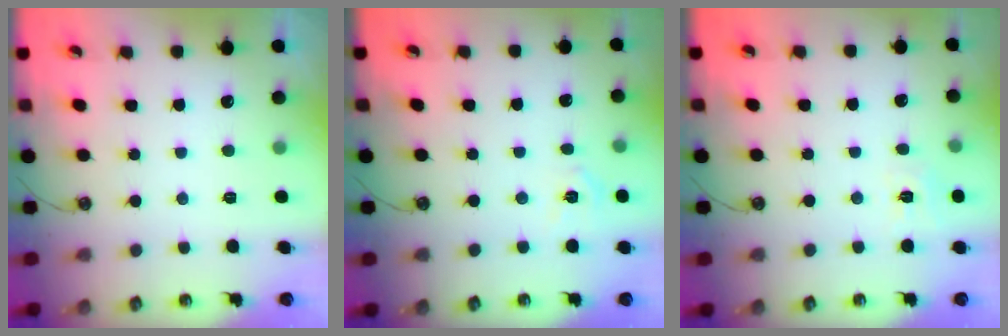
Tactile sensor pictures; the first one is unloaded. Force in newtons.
{"total": 3.5, "press": 3.5, "slide": 0.1}
{"total": 5.9, "press": 5.9, "slide": 0.3}